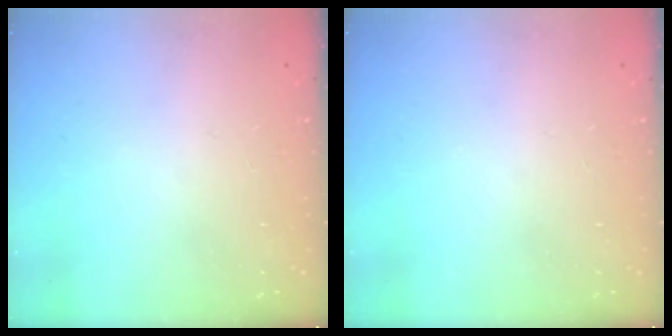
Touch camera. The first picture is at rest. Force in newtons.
{"total": 0.0}